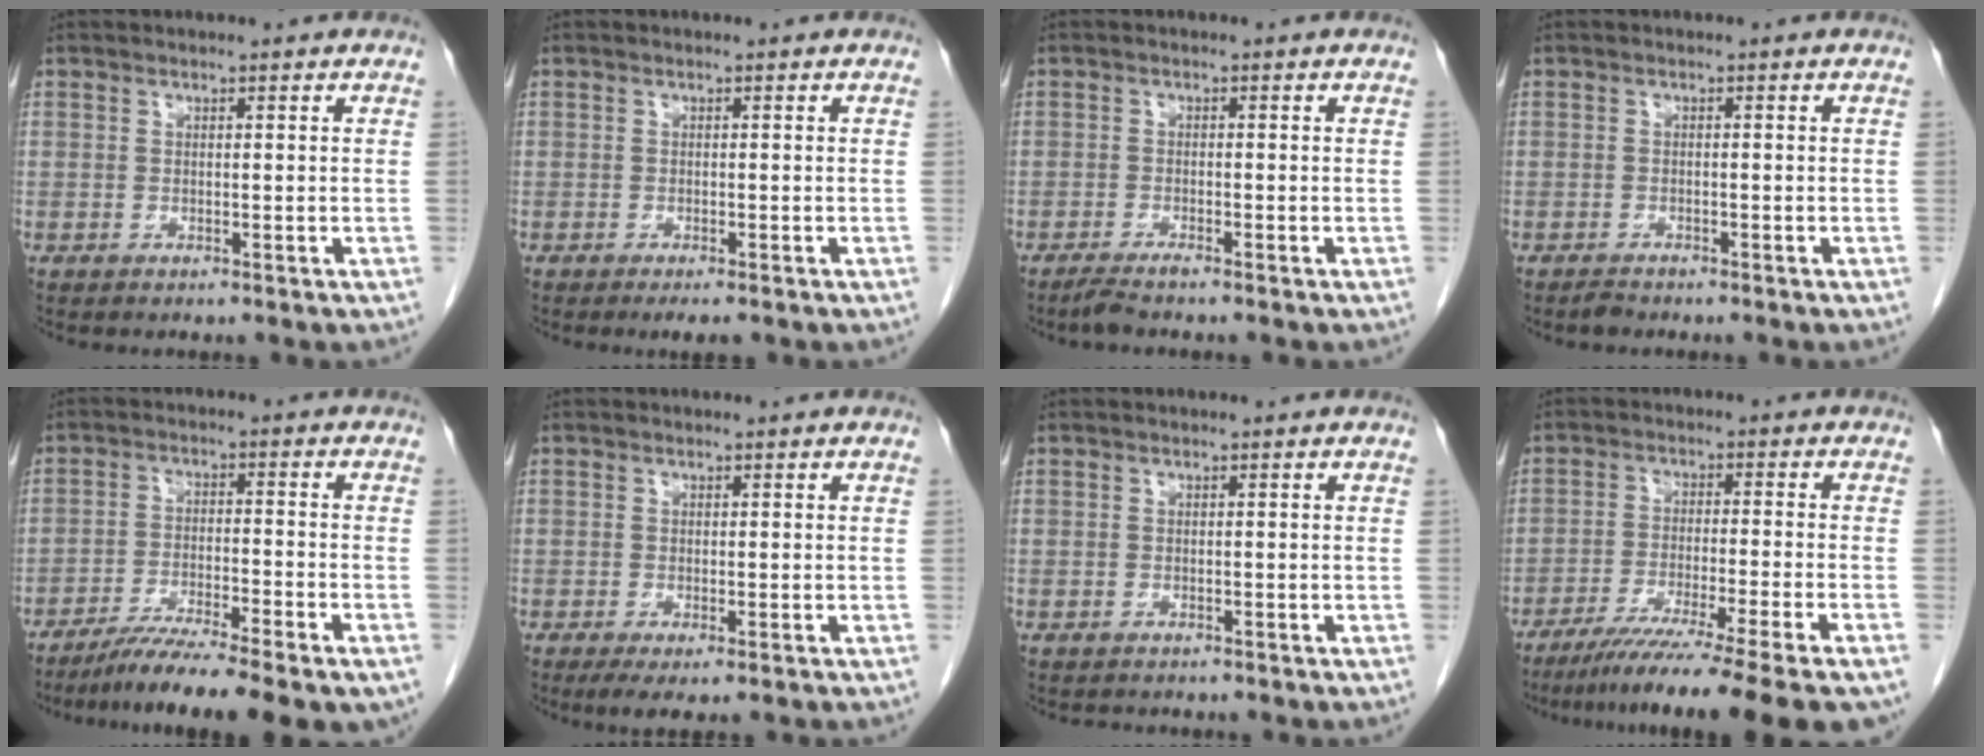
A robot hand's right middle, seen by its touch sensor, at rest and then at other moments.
{"total": 2.2, "force": [-1.7, 0.6, 1.4], "torque": [-0.016, -0.005, -0.021]}
{"total": 2.0, "force": [-1.8, -0.2, 1.0], "torque": [-0.025, -0.006, -0.035]}
{"total": 1.3, "force": [-1.1, 0.4, 0.5], "torque": [-0.015, -0.003, -0.018]}
{"total": 10.9, "force": [-8.4, 0.4, 7.0], "torque": [-0.108, -0.022, -0.133]}
{"total": 2.7, "force": [-1.3, 0.6, 2.3], "torque": [-0.035, -0.009, -0.017]}
{"total": 0.8, "force": [-0.7, 0.3, 0.1], "torque": [-0.009, 0.000, -0.009]}
{"total": 16.0, "force": [-12.5, -1.5, 9.8], "torque": [-0.128, -0.053, -0.192]}